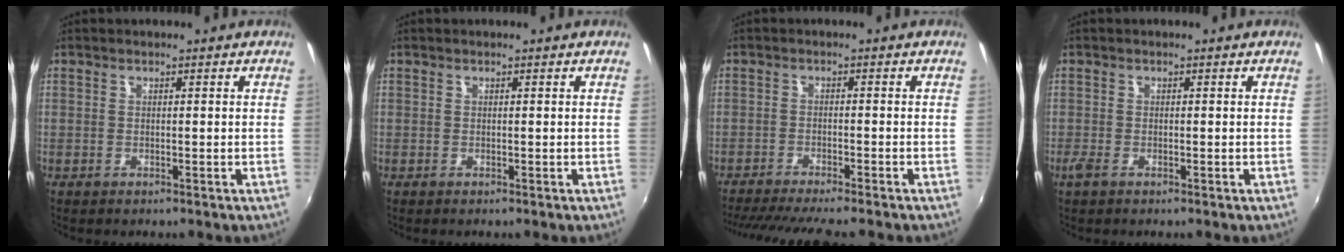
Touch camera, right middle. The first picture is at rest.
{"total": 0.0}
{"total": 11.1, "force": [-9.8, 0.2, 5.1], "torque": [-0.116, -0.026, -0.153]}
{"total": 1.7, "force": [-1.0, 0.7, 1.1], "torque": [-0.025, -0.006, -0.021]}